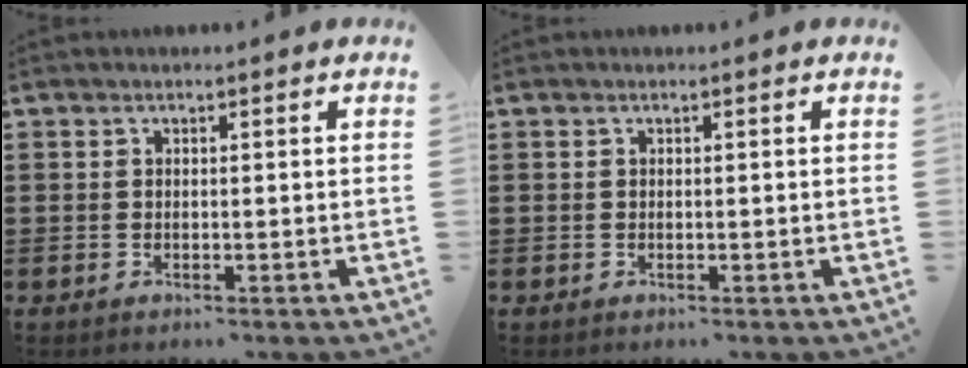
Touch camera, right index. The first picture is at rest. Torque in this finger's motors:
{"motor_torque": [0.02, 0.30, 0.00, 0.00]}